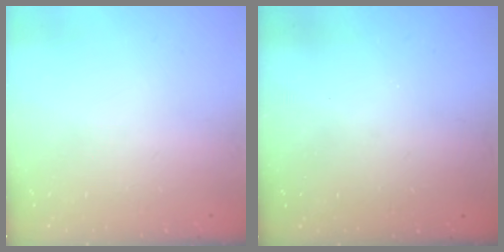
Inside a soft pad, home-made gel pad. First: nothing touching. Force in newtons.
{"total": 3.2, "press": 3.2, "slide": 0.1}